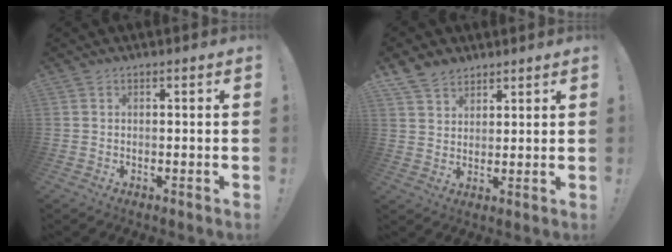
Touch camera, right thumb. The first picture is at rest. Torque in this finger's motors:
{"motor_torque": [-0.01, 0.07, 0.34, 0.24, 0.00]}